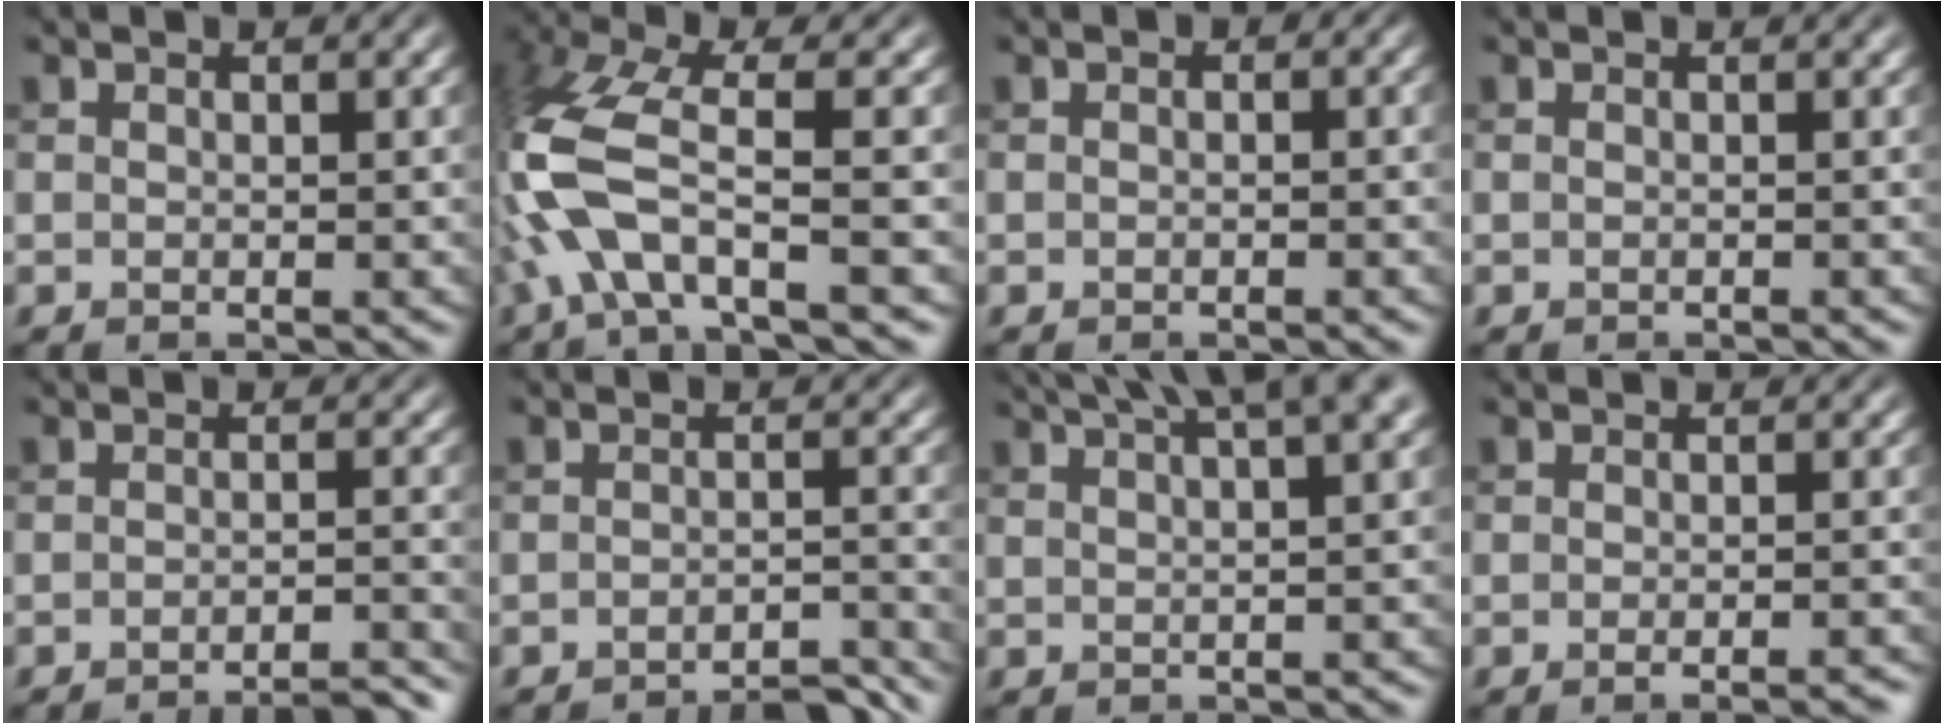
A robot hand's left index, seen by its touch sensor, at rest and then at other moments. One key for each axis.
{"total": 8.1, "fx": -2.6, "fy": 2.6, "fz": 7.3, "tx": -0.172, "ty": 0.010, "tz": -0.065}
{"total": 0.6, "fx": -0.2, "fy": 0.3, "fz": 0.5, "tx": -0.007, "ty": 0.000, "tz": -0.004}
{"total": 0.6, "fx": -0.3, "fy": 0.2, "fz": 0.4, "tx": -0.003, "ty": -0.004, "tz": -0.012}
{"total": 4.8, "fx": -4.1, "fy": 0.6, "fz": 2.4, "tx": -0.024, "ty": 0.009, "tz": -0.058}
{"total": 3.9, "fx": -3.6, "fy": 0.4, "fz": 1.6, "tx": -0.009, "ty": 0.012, "tz": -0.052}
{"total": 7.9, "fx": 5.4, "fy": 1.8, "fz": 5.5, "tx": -0.053, "ty": 0.034, "tz": 0.049}
{"total": 2.6, "fx": -1.4, "fy": 0.7, "fz": 2.0, "tx": -0.011, "ty": 0.002, "tz": -0.021}